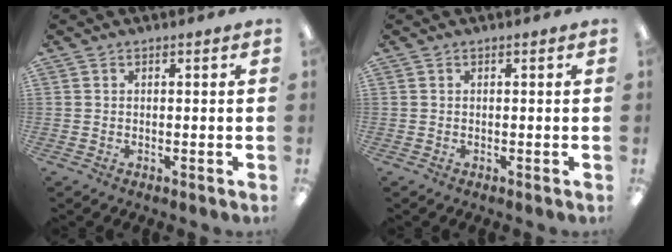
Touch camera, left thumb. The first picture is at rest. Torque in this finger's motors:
{"motor_torque": [0.00, 0.00, 0.09, 0.10, 0.00]}